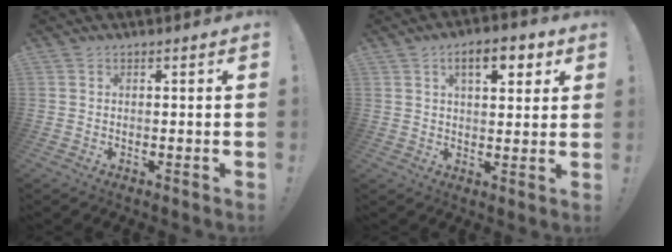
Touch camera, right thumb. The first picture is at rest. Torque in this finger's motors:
{"motor_torque": [0.60, 1.86, 0.78, 0.10, 0.07]}